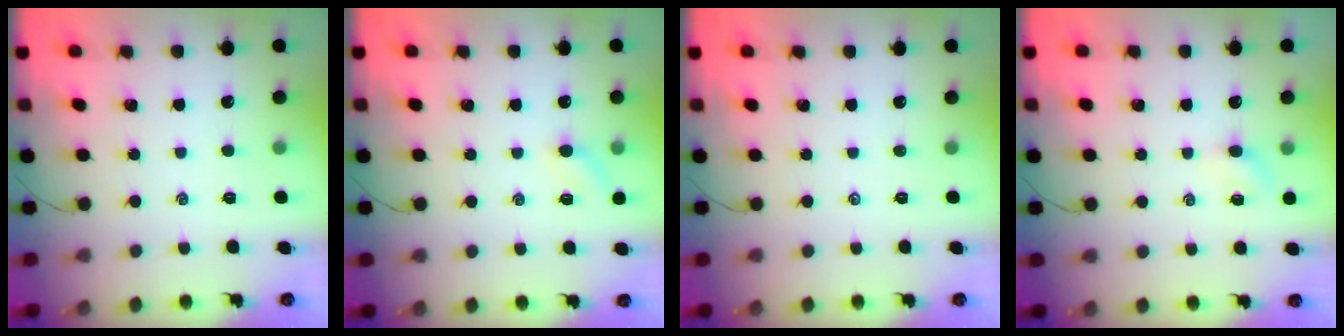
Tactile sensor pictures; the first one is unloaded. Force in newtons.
{"total": 5.2, "press": 5.1, "slide": 0.9}
{"total": 0.0}
{"total": 2.3, "press": 2.2, "slide": 0.7}